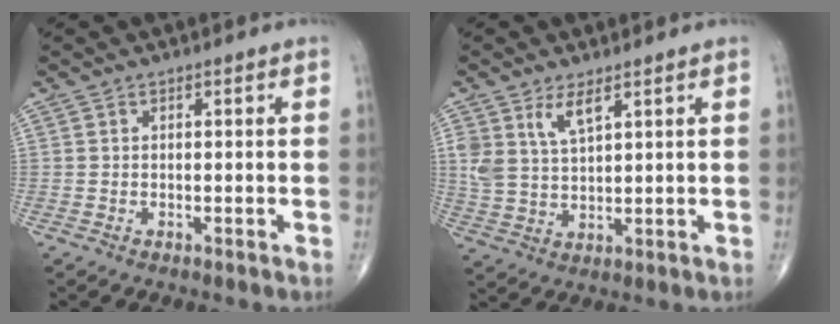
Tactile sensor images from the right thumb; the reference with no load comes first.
{"total": 5.9, "force": [3.4, 2.4, 4.2], "torque": [-0.082, -0.017, 0.075]}